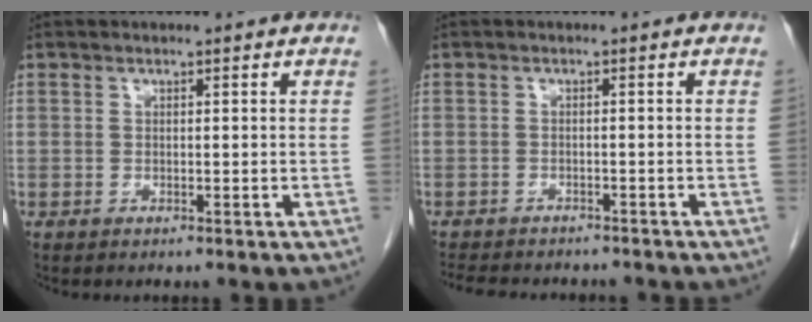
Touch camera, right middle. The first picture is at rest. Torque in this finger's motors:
{"motor_torque": [0.48, -0.43, 0.01, 0.03]}